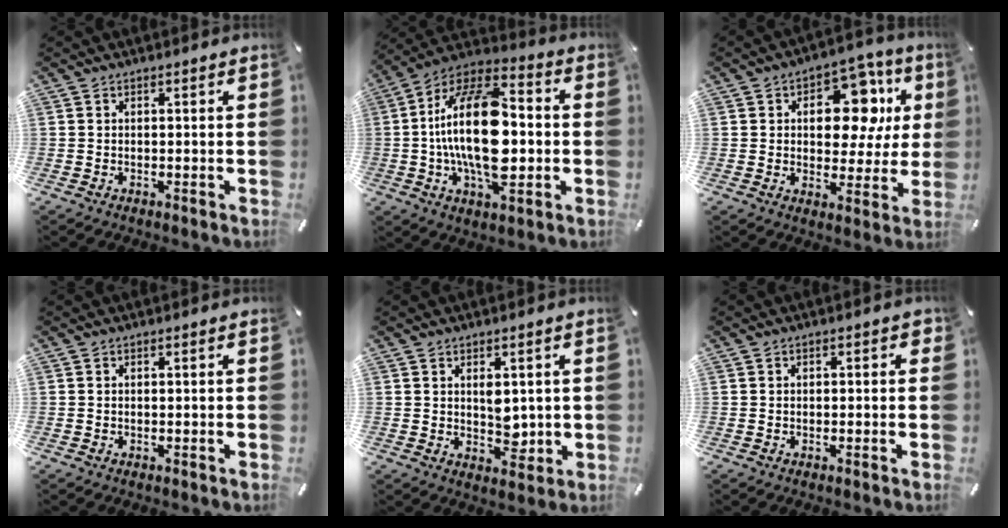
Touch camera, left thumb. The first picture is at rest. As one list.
[{"total": 22.8, "force": [-1.2, 11.9, 19.4], "torque": [-0.377, -0.005, -0.024]}, {"total": 15.3, "force": [4.9, 9.6, 10.8], "torque": [-0.134, -0.023, 0.081]}, {"total": 0.0}, {"total": 5.1, "force": [1.0, 3.5, 3.5], "torque": [-0.028, -0.015, 0.013]}, {"total": 1.0, "force": [-0.1, 0.8, 0.5], "torque": [-0.009, 0.006, -0.003]}]